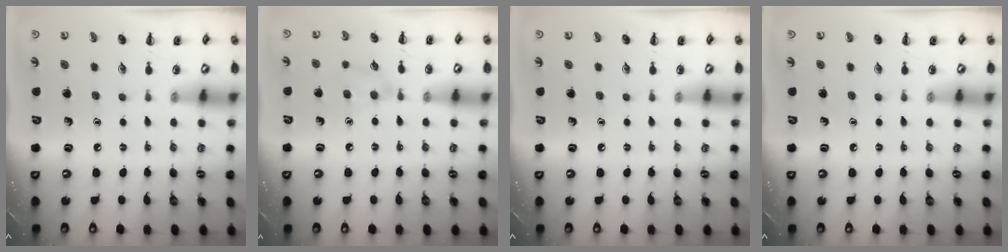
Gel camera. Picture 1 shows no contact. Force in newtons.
{"total": 6.7, "press": 6.4, "slide": 2.0}
{"total": 0.0}
{"total": 0.0}